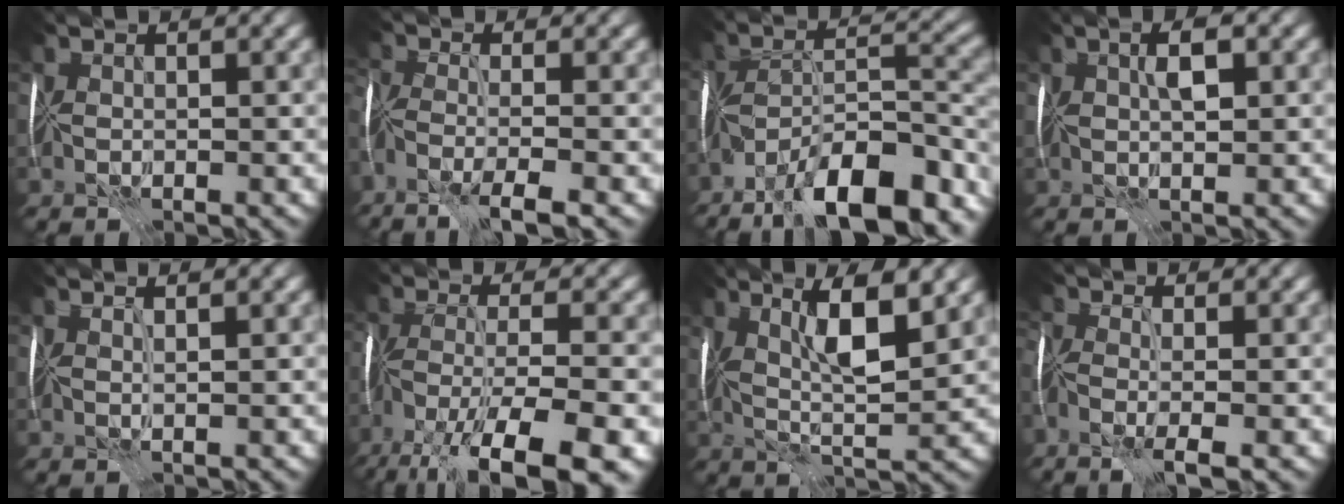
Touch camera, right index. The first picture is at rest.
{"total": 5.7, "force": [-3.8, 0.9, 4.1], "torque": [-0.076, -0.013, -0.077]}
{"total": 13.9, "force": [-10.2, 4.4, 8.4], "torque": [-0.145, 0.012, -0.164]}
{"total": 2.4, "force": [0.8, 0.6, 2.1], "torque": [-0.044, 0.004, 0.012]}
{"total": 1.1, "force": [0.7, -0.8, -0.1], "torque": [0.001, -0.003, 0.011]}
{"total": 12.9, "force": [-8.8, 3.0, 8.9], "torque": [-0.168, -0.028, -0.139]}
{"total": 6.7, "force": [2.5, 1.2, 6.1], "torque": [-0.108, 0.000, 0.039]}
{"total": 4.9, "force": [-2.1, 1.6, 4.1], "torque": [-0.084, -0.004, -0.035]}